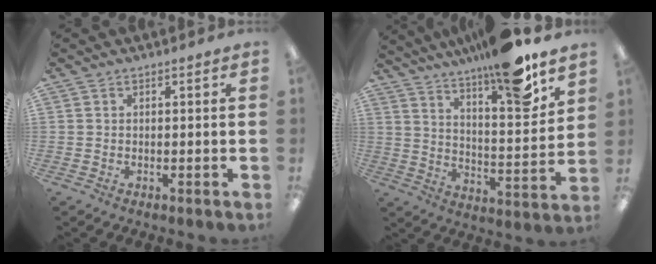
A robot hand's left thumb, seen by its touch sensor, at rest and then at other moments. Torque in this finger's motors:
{"motor_torque": [4.97, 0.00, 1.59, -1.18, 0.16]}